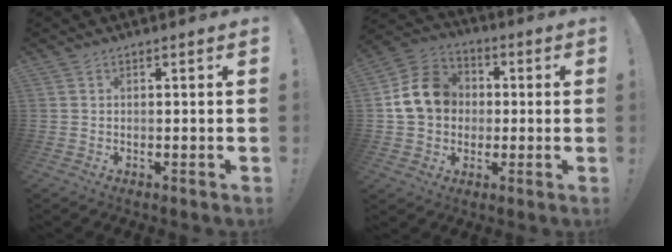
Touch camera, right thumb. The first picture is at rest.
{"total": 14.6, "force": [1.8, 12.5, 7.2], "torque": [-0.104, 0.014, 0.045]}